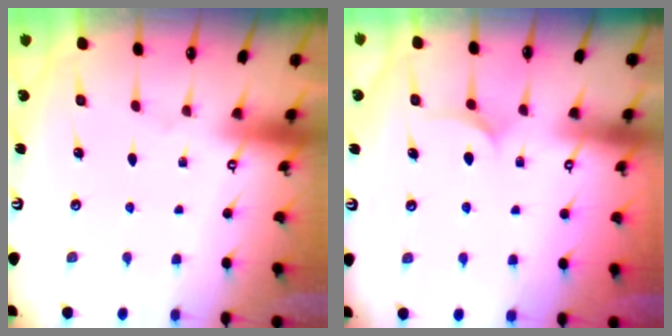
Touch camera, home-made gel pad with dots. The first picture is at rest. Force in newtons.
{"total": 5.8, "press": 5.8, "slide": 0.3}